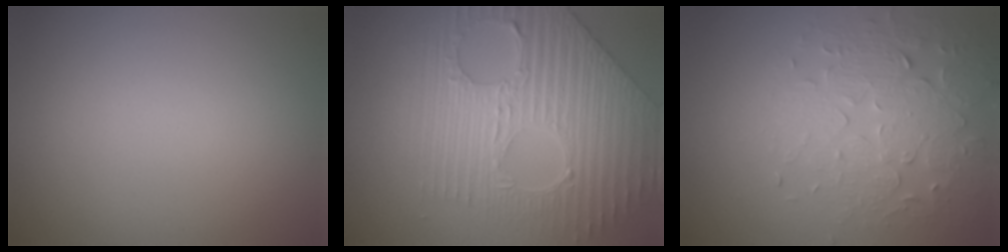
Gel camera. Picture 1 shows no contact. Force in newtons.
{"total": 6.4, "press": 5.5, "slide": 3.3}
{"total": 4.1, "press": 3.5, "slide": 2.2}